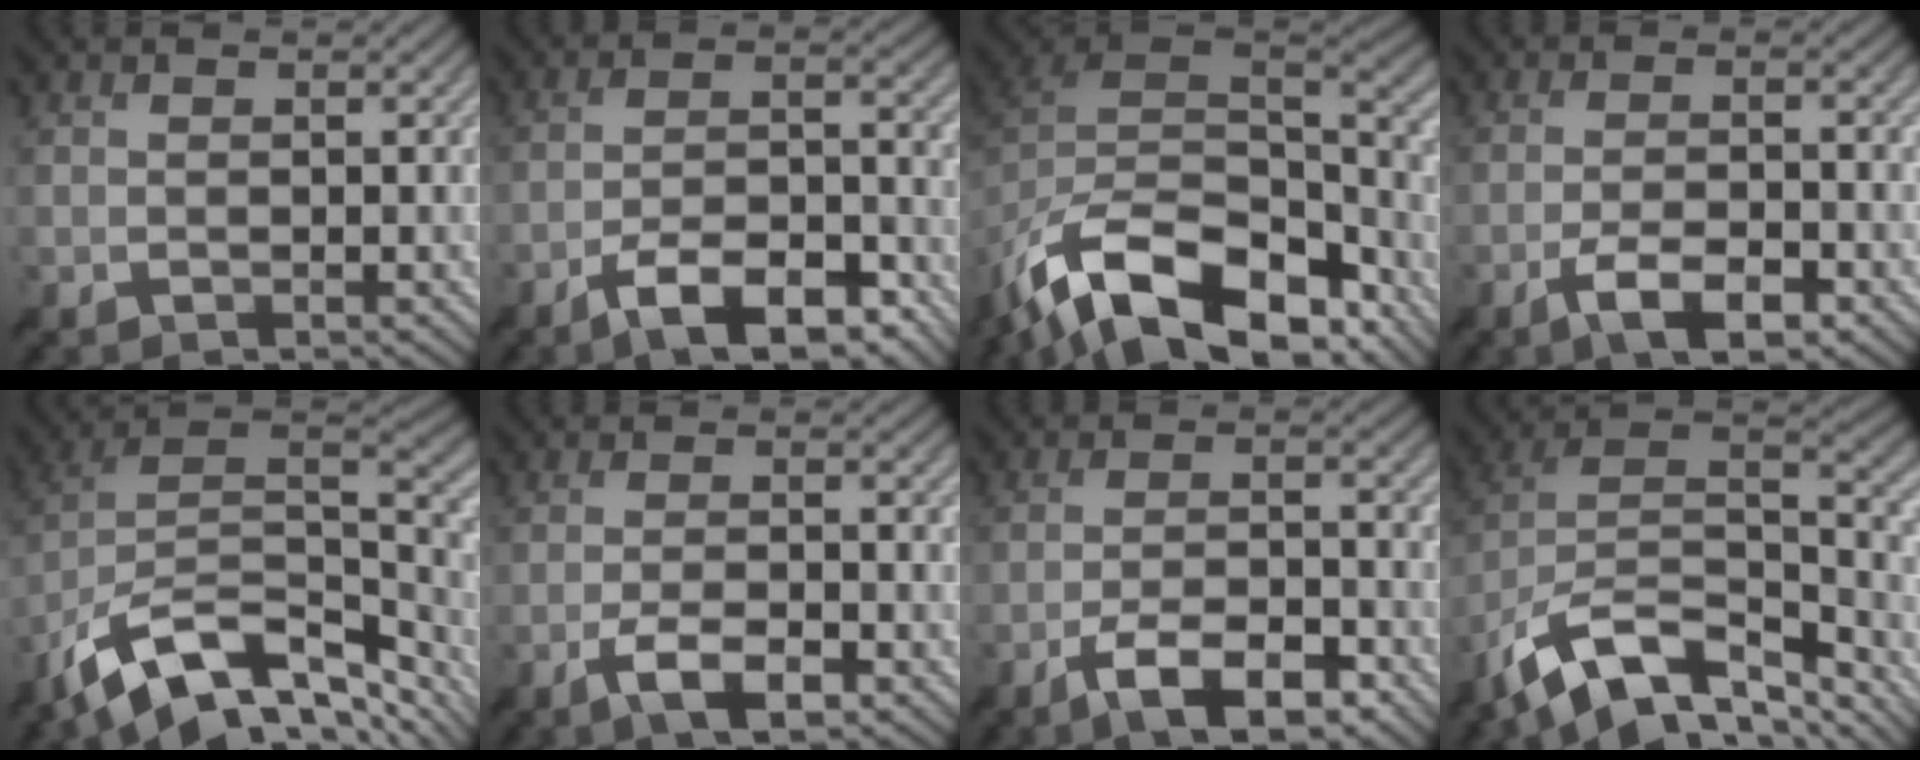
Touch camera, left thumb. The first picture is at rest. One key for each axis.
{"total": 10.7, "fx": -7.1, "fy": 3.3, "fz": 7.3, "tx": -0.122, "ty": 0.006, "tz": -0.127}
{"total": 16.9, "fx": -10.7, "fy": 9.0, "fz": 9.4, "tx": -0.221, "ty": -0.045, "tz": -0.160}
{"total": 5.9, "fx": -3.3, "fy": 1.6, "fz": 4.6, "tx": -0.088, "ty": 0.005, "tz": -0.057}
{"total": 15.3, "fx": -7.4, "fy": 8.0, "fz": 10.7, "tx": -0.240, "ty": -0.016, "tz": -0.124}
{"total": 5.1, "fx": -2.7, "fy": 1.4, "fz": 4.1, "tx": -0.083, "ty": 0.004, "tz": -0.049}
{"total": 8.2, "fx": -5.2, "fy": 2.5, "fz": 5.9, "tx": -0.103, "ty": 0.005, "tz": -0.092}
{"total": 14.6, "fx": -8.3, "fy": 7.5, "fz": 9.4, "tx": -0.223, "ty": -0.007, "tz": -0.139}